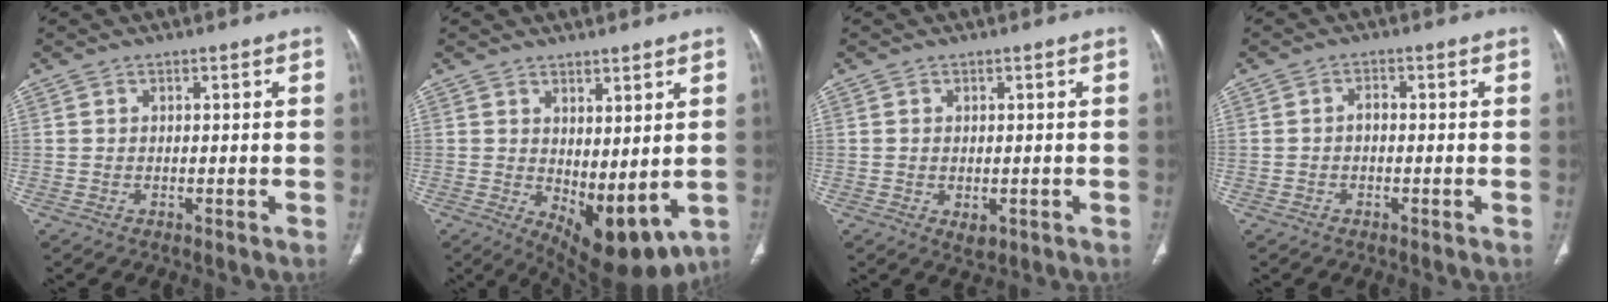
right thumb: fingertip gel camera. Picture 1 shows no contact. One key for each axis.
{"total": 10.7, "fx": -0.2, "fy": 4.8, "fz": 9.5, "tx": -0.127, "ty": -0.021, "tz": 0.020}
{"total": 2.3, "fx": -0.6, "fy": 1.5, "fz": 1.6, "tx": -0.020, "ty": -0.002, "tz": -0.003}
{"total": 1.4, "fx": -0.4, "fy": 0.9, "fz": 1.0, "tx": -0.013, "ty": 0.006, "tz": -0.010}